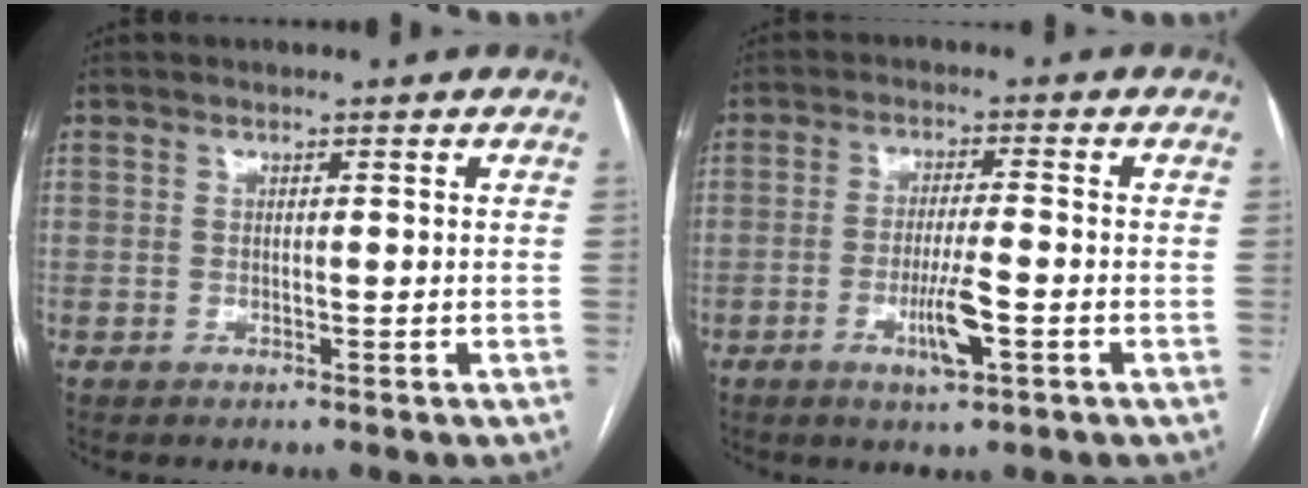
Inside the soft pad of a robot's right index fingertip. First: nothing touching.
{"total": 5.9, "force": [-2.2, 0.5, 5.4], "torque": [-0.102, -0.008, -0.038]}